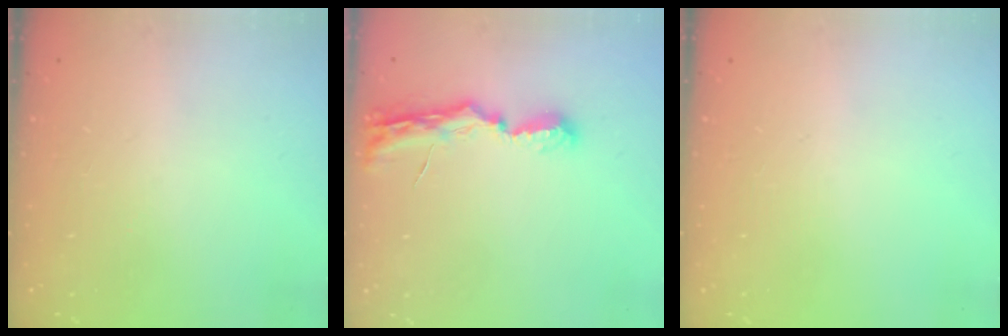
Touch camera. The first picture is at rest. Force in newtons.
{"total": 7.5, "press": 7.5, "slide": 0.4}
{"total": 0.0}